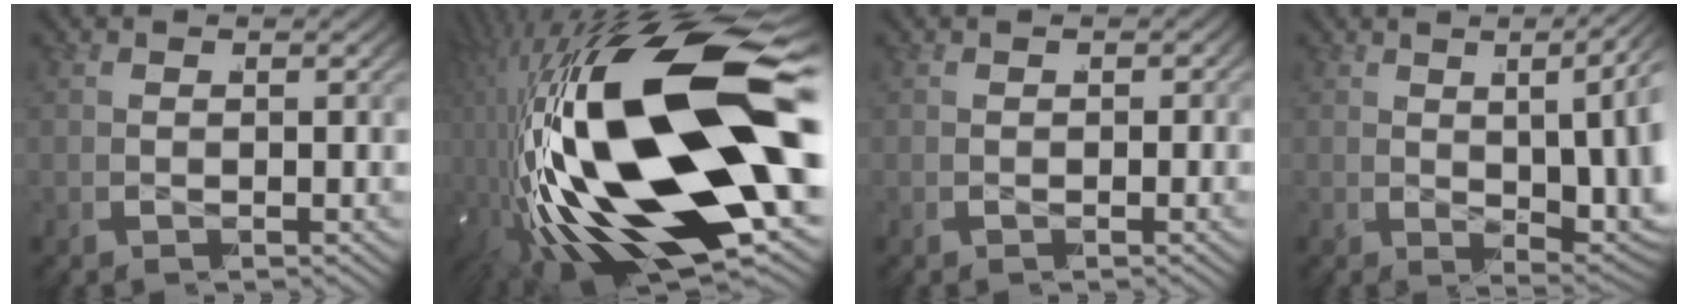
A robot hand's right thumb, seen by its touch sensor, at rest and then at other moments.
{"total": 27.8, "force": [-3.7, 12.1, 24.7], "torque": [-0.489, -0.028, -0.032]}
{"total": 0.9, "force": [-0.3, 0.7, 0.5], "torque": [-0.008, -0.006, -0.003]}
{"total": 8.5, "force": [-0.6, 3.5, 7.8], "torque": [-0.112, -0.005, 0.003]}